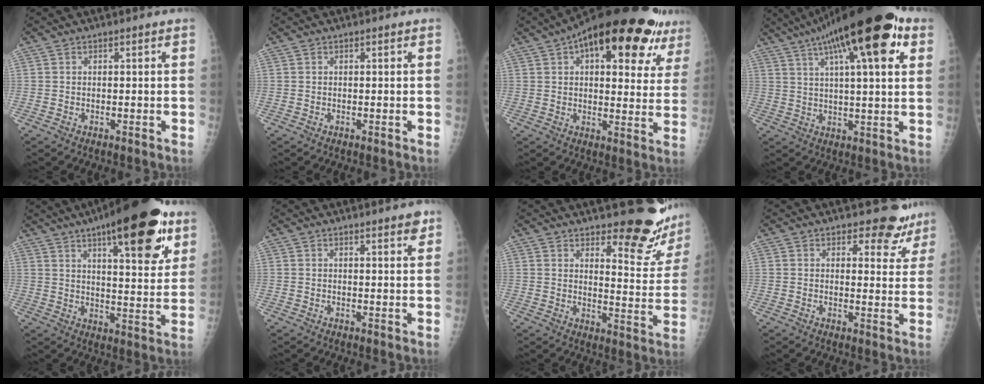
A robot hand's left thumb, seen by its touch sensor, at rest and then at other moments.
{"total": 0.0}
{"total": 25.5, "force": [13.4, 10.5, 19.0], "torque": [-0.241, 0.006, 0.180]}
{"total": 22.5, "force": [10.7, 6.2, 18.7], "torque": [-0.288, 0.008, 0.162]}
{"total": 22.2, "force": [12.3, 6.9, 17.1], "torque": [-0.220, -0.039, 0.177]}
{"total": 2.9, "force": [2.1, 0.6, 1.9], "torque": [-0.016, -0.012, 0.025]}
{"total": 14.5, "force": [12.2, 3.8, 6.7], "torque": [-0.044, -0.114, 0.151]}
{"total": 7.2, "force": [6.2, 3.3, 1.8], "torque": [0.015, -0.041, 0.065]}